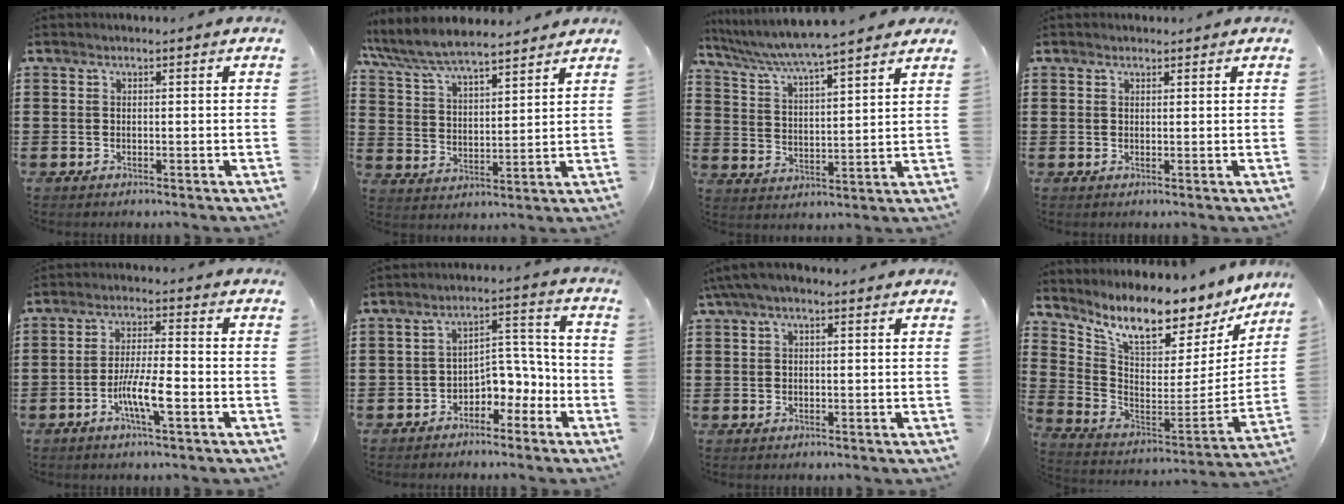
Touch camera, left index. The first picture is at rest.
{"total": 7.1, "force": [6.6, 1.1, 2.4], "torque": [-0.075, -0.029, 0.116]}
{"total": 5.9, "force": [5.3, -0.3, 2.4], "torque": [-0.071, -0.031, 0.087]}
{"total": 0.8, "force": [0.7, 0.3, 0.2], "torque": [-0.004, 0.002, 0.014]}
{"total": 6.9, "force": [-2.7, 1.2, 6.2], "torque": [-0.122, -0.005, -0.053]}
{"total": 4.2, "force": [-2.6, 2.4, 2.2], "torque": [-0.042, 0.012, -0.054]}
{"total": 2.6, "force": [1.0, 0.8, 2.3], "torque": [-0.044, 0.007, 0.016]}
{"total": 10.0, "force": [8.4, 1.9, 5.0], "torque": [-0.113, -0.076, 0.138]}